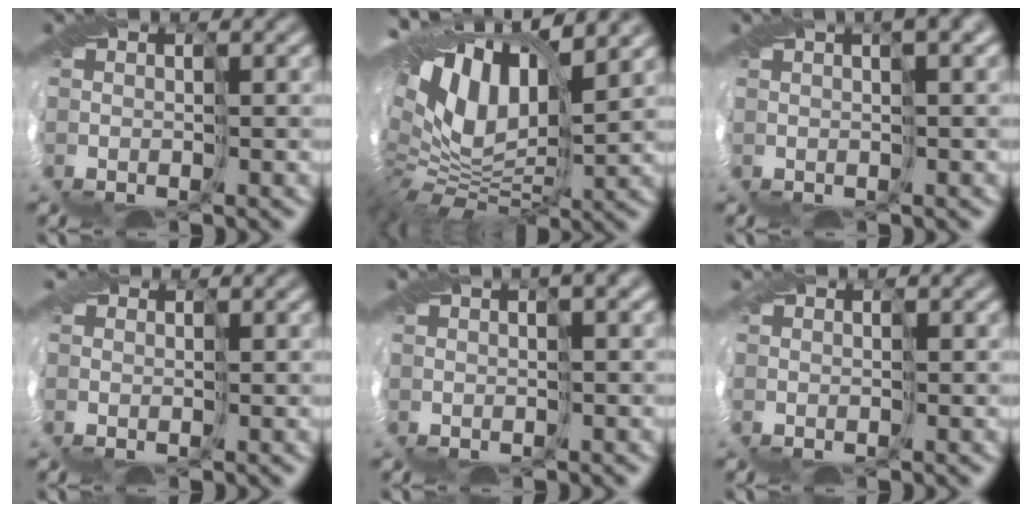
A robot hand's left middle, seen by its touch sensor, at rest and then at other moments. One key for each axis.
{"total": 16.4, "fx": 3.9, "fy": 9.6, "fz": 12.7, "tx": -0.246, "ty": -0.002, "tz": 0.080}
{"total": 4.1, "fx": 2.3, "fy": 0.9, "fz": 3.3, "tx": -0.045, "ty": 0.015, "tz": 0.023}
{"total": 1.0, "fx": 1.0, "fy": 0.3, "fz": -0.1, "tx": 0.001, "ty": -0.001, "tz": 0.008}
{"total": 3.5, "fx": 1.9, "fy": 0.8, "fz": 2.8, "tx": -0.036, "ty": 0.013, "tz": 0.018}
{"total": 0.6, "fx": 0.6, "fy": -0.3, "fz": -0.1, "tx": 0.000, "ty": 0.004, "tz": 0.008}